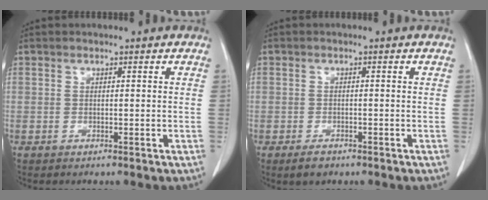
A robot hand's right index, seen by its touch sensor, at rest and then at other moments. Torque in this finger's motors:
{"motor_torque": [-1.49, -0.14, -0.59, -0.21]}